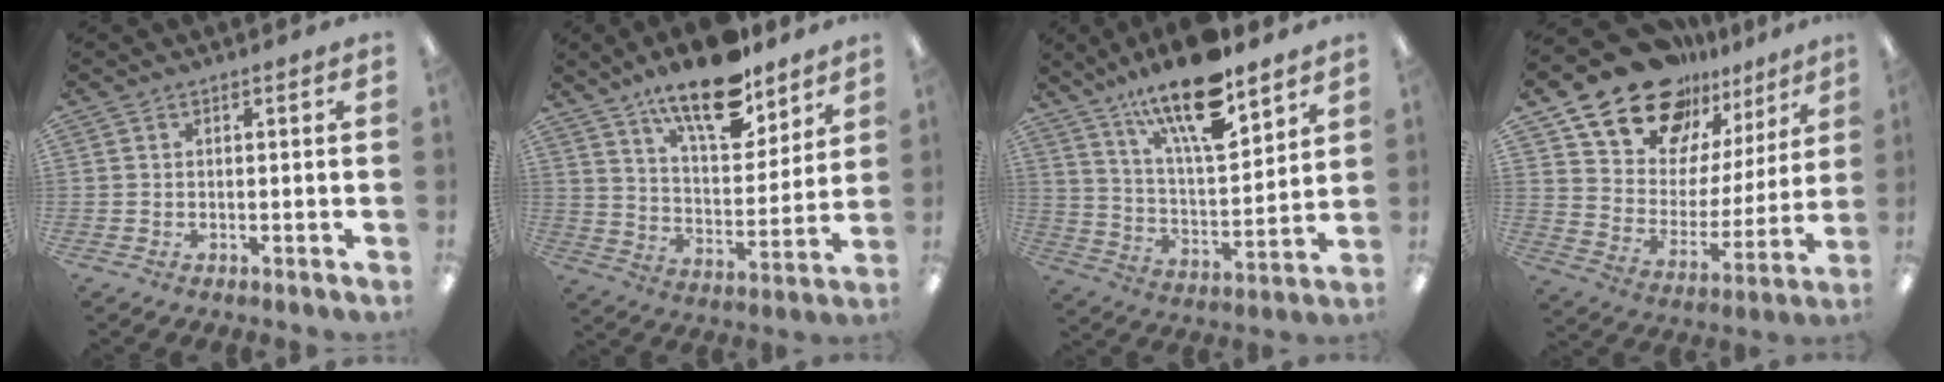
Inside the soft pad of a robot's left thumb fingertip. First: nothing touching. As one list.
[{"total": 16.9, "force": [12.8, 6.2, 9.2], "torque": [-0.149, -0.076, 0.218]}, {"total": 18.9, "force": [13.6, 5.9, 11.8], "torque": [-0.201, -0.081, 0.227]}, {"total": 19.0, "force": [15.3, 10.1, 5.1], "torque": [-0.103, -0.120, 0.277]}]